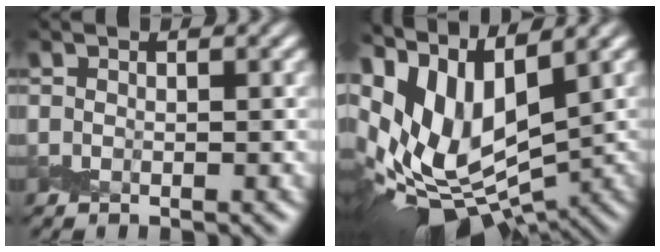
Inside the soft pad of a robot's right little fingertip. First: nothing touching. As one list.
[{"total": 13.7, "force": [1.5, 7.6, 11.4], "torque": [-0.221, -0.005, 0.049]}]